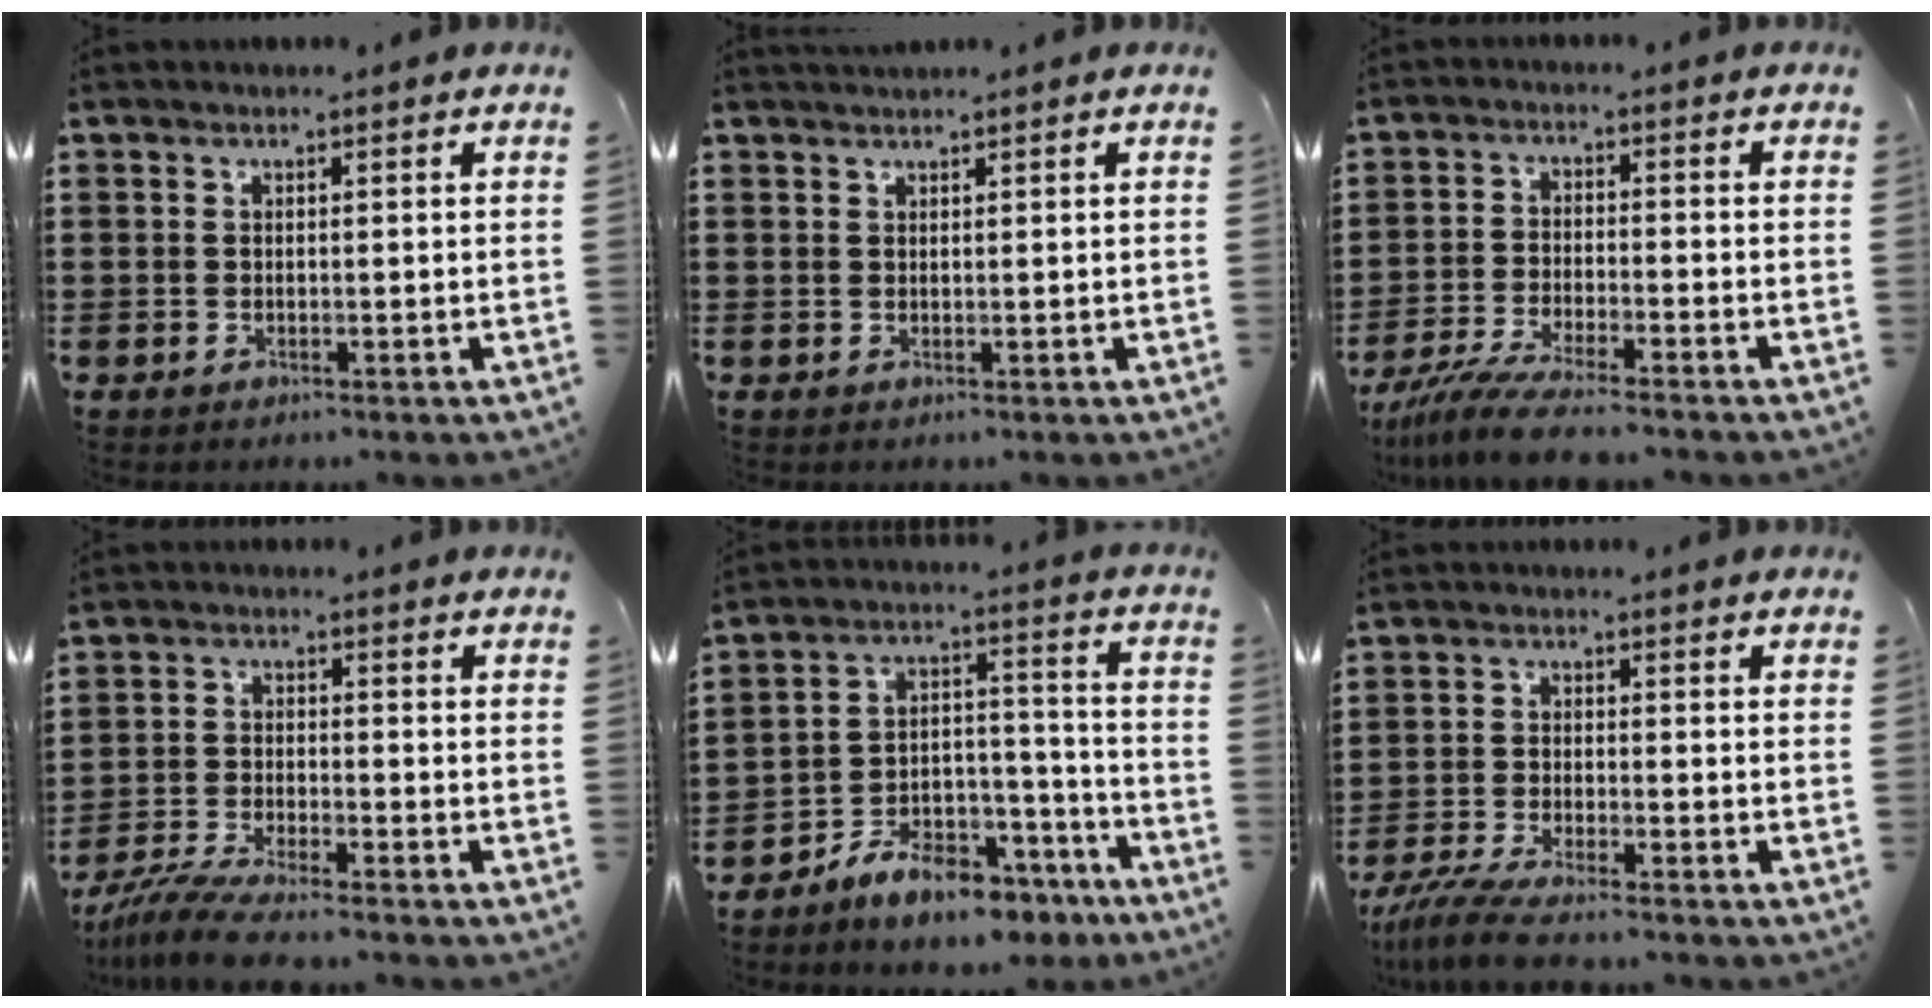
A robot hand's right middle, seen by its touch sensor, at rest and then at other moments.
{"total": 1.0, "force": [1.0, -0.1, 0.0], "torque": [-0.002, -0.003, 0.019]}
{"total": 6.2, "force": [-5.4, 0.1, 3.1], "torque": [-0.083, -0.024, -0.109]}
{"total": 5.7, "force": [-5.3, 0.0, 2.2], "torque": [-0.063, -0.021, -0.107]}
{"total": 9.3, "force": [-8.5, 2.7, 2.8], "torque": [-0.045, 0.035, -0.159]}
{"total": 5.0, "force": [-4.5, 0.1, 2.1], "torque": [-0.064, -0.021, -0.093]}